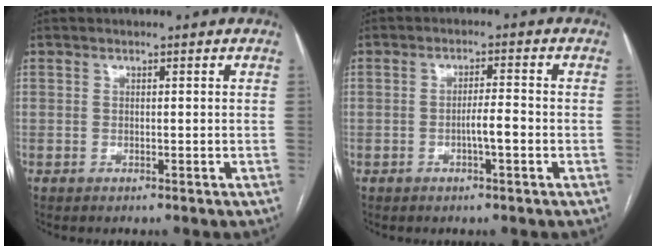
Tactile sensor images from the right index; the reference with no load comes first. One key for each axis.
{"total": 3.5, "fx": -1.1, "fy": 0.2, "fz": 3.3, "tx": -0.056, "ty": 0.001, "tz": -0.019}